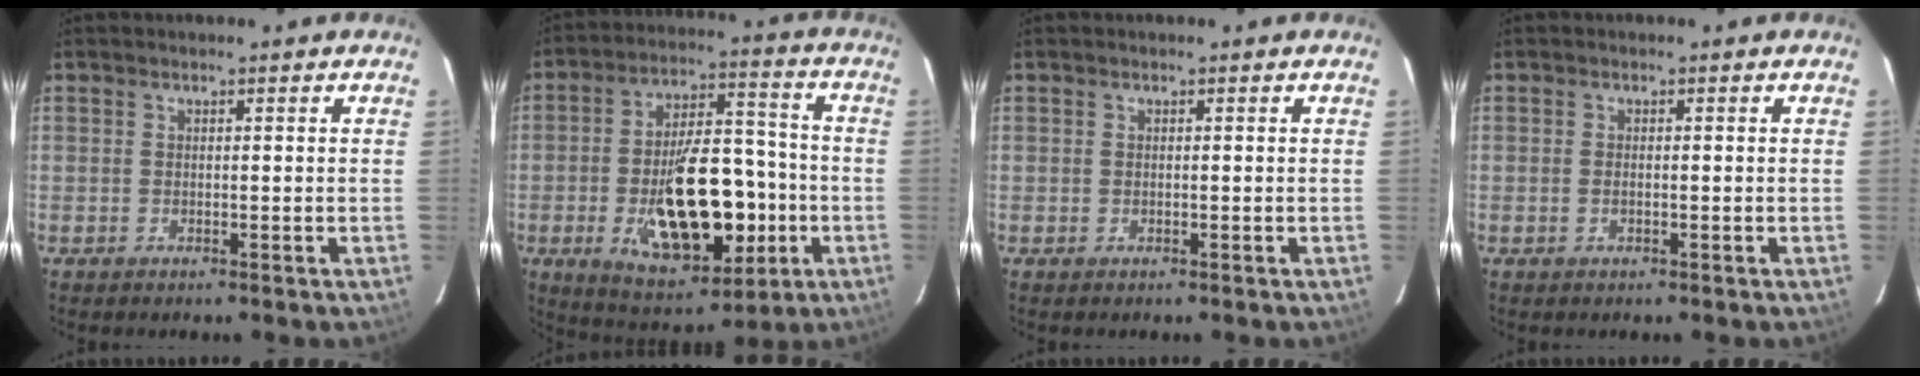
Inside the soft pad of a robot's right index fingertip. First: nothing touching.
{"total": 20.4, "force": [-5.1, 10.0, 17.0], "torque": [-0.297, 0.008, -0.059]}
{"total": 0.0}
{"total": 0.8, "force": [-0.3, 0.4, 0.6], "torque": [-0.015, 0.000, -0.006]}